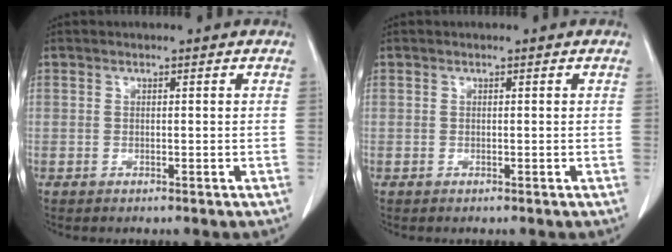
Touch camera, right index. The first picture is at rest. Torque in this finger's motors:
{"motor_torque": [0.00, 0.00, 0.00, 0.00]}